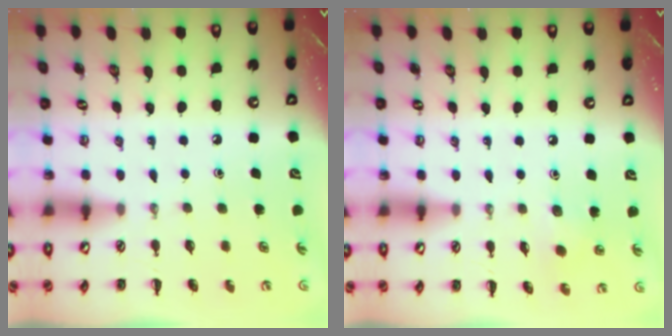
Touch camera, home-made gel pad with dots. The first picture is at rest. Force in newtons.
{"total": 2.3, "press": 2.2, "slide": 0.8}